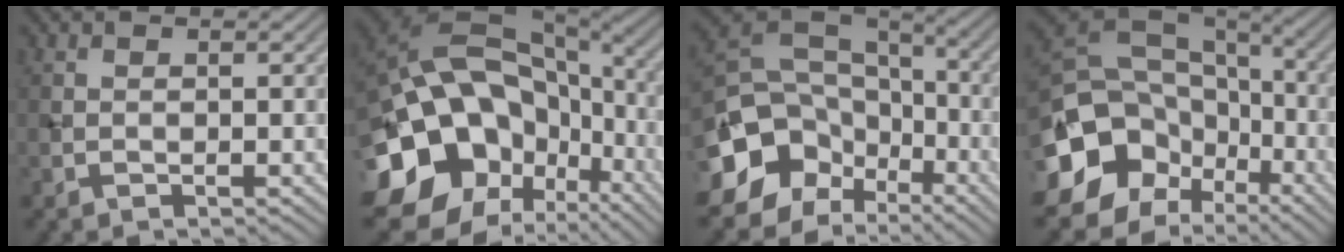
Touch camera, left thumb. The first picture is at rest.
{"total": 21.8, "force": [-4.0, 16.9, 13.2], "torque": [-0.272, 0.011, -0.065]}
{"total": 18.3, "force": [-7.8, 14.4, 8.1], "torque": [-0.201, -0.049, -0.139]}
{"total": 21.1, "force": [-8.0, 17.1, 9.5], "torque": [-0.227, -0.046, -0.137]}